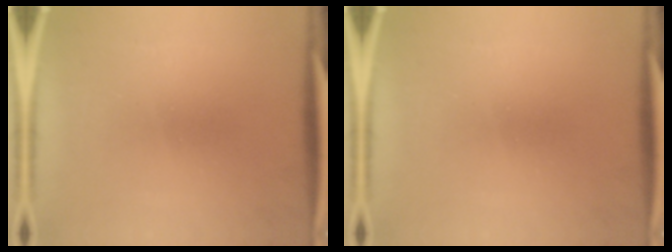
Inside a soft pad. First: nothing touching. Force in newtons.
{"total": 0.0}